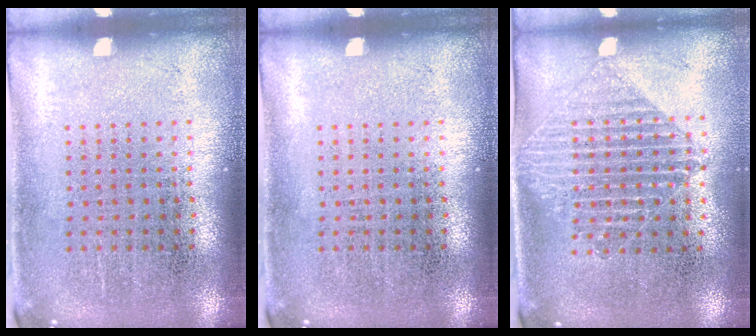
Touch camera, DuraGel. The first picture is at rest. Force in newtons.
{"total": 0.0}
{"total": 1.5, "press": 1.3, "slide": 0.7}